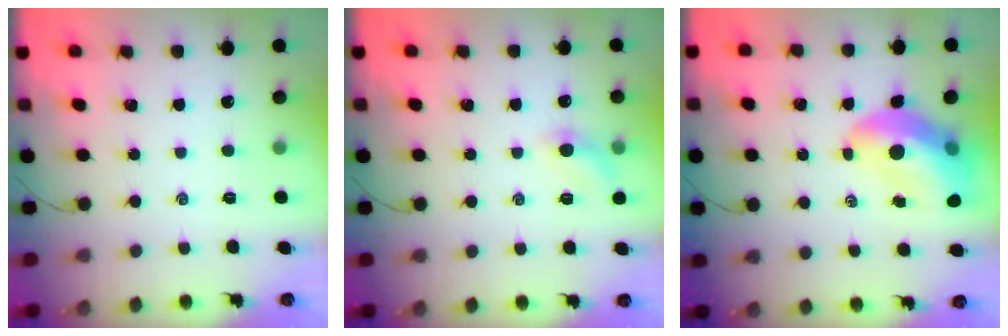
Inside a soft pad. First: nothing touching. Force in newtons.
{"total": 6.2, "press": 6.1, "slide": 1.2}
{"total": 13.3, "press": 12.6, "slide": 4.0}